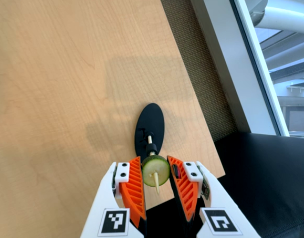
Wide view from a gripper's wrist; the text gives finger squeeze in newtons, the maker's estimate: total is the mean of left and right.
{"total": 6.1, "left": 6.0, "right": 6.3}